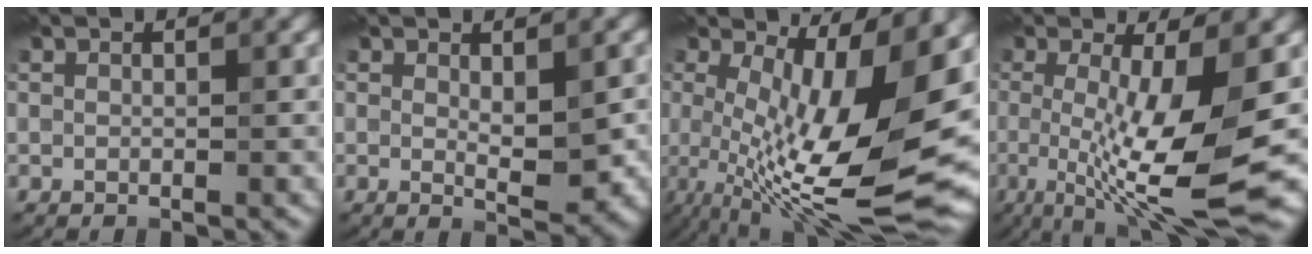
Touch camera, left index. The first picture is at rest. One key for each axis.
{"total": 3.5, "fx": 0.0, "fy": 1.4, "fz": 3.2, "tx": -0.051, "ty": -0.004, "tz": 0.008}
{"total": 13.3, "fx": 0.1, "fy": 4.0, "fz": 12.7, "tx": -0.202, "ty": -0.017, "tz": 0.011}
{"total": 9.4, "fx": -1.3, "fy": 1.9, "fz": 9.1, "tx": -0.158, "ty": -0.022, "tz": -0.018}